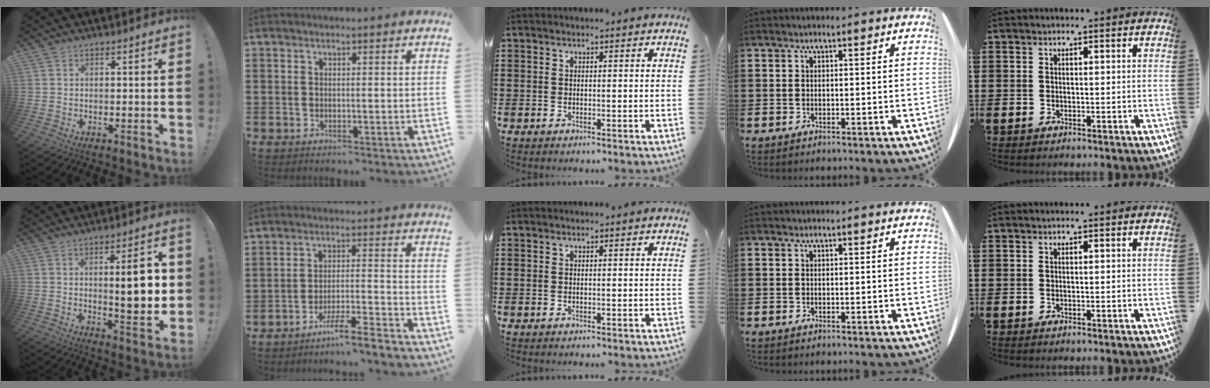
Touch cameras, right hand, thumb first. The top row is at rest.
{"thumb": {"total": 12.0, "force": [1.2, 2.9, 11.6], "torque": [-0.155, -0.011, 0.012]}, "index": {"total": 6.2, "force": [-5.6, -0.4, 2.8], "torque": [-0.051, -0.010, -0.107]}}